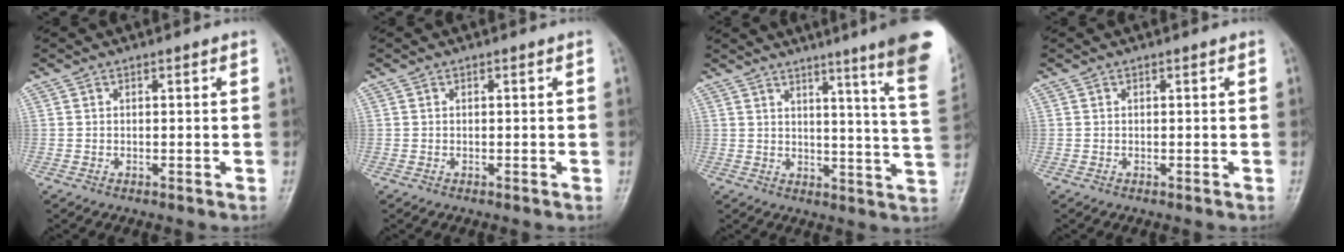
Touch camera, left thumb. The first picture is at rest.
{"total": 0.0}
{"total": 17.7, "force": [11.7, -0.1, 13.4], "torque": [-0.156, -0.078, 0.130]}
{"total": 0.0}